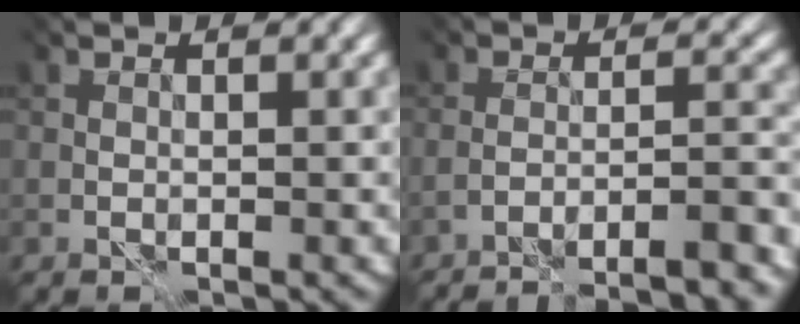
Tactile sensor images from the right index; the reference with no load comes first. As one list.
[{"total": 6.3, "force": [-5.6, 0.1, 3.0], "torque": [-0.026, 0.010, -0.081]}]